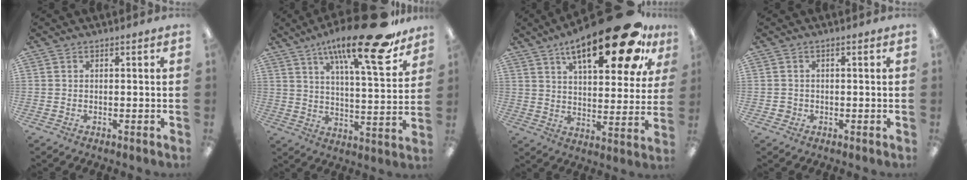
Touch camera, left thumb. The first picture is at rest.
{"total": 21.3, "force": [14.7, 4.5, 14.9], "torque": [-0.232, -0.089, 0.230]}
{"total": 24.6, "force": [14.4, 8.2, 18.2], "torque": [-0.273, -0.072, 0.226]}
{"total": 1.4, "force": [-0.4, 1.3, 0.2], "torque": [-0.005, 0.005, -0.011]}